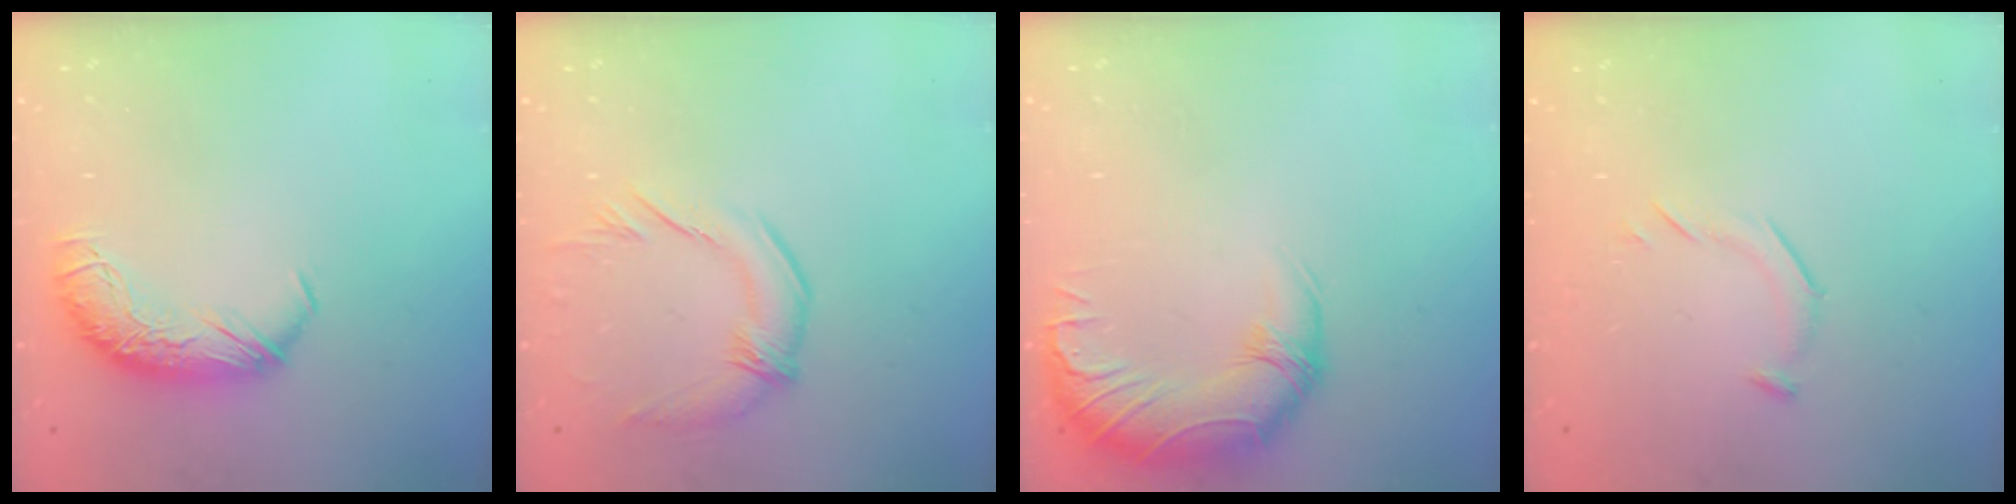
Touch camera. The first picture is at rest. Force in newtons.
{"total": 1.7, "press": 1.2, "slide": 1.2}
{"total": 3.3, "press": 1.9, "slide": 2.7}
{"total": 7.1, "press": 7.0, "slide": 0.8}